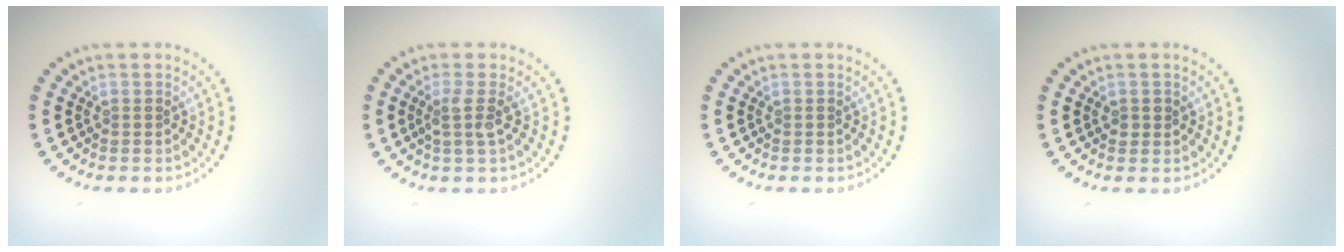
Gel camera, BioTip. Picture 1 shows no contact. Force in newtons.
{"total": 1.8, "press": 1.3, "slide": 1.3}
{"total": 0.0}
{"total": 0.9, "press": 0.9, "slide": 0.0}